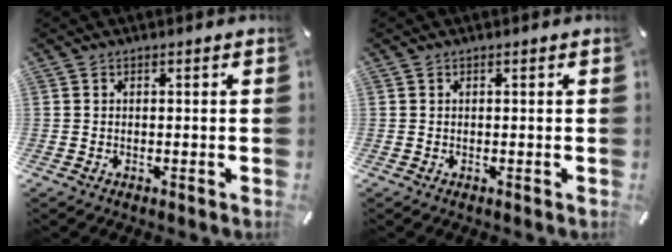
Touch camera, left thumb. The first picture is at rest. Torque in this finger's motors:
{"motor_torque": [0.00, 0.00, 0.00, 0.00, 0.00]}